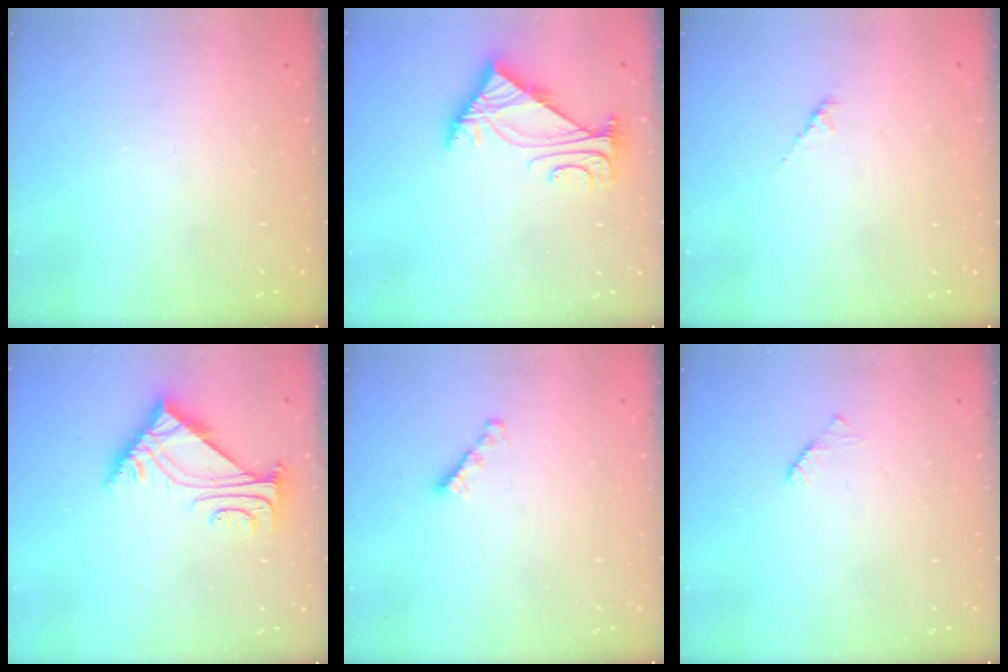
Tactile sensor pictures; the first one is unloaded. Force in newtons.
{"total": 5.0, "press": 4.9, "slide": 1.0}
{"total": 1.5, "press": 1.4, "slide": 0.5}
{"total": 6.2, "press": 6.2, "slide": 0.7}
{"total": 2.7, "press": 2.7, "slide": 0.2}
{"total": 2.2, "press": 2.2, "slide": 0.3}